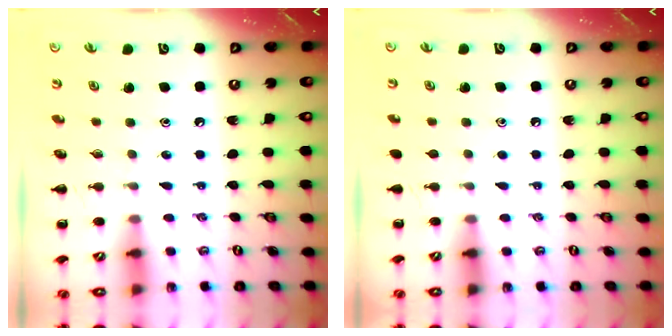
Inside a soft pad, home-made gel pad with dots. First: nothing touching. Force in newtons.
{"total": 0.6, "press": 0.6, "slide": 0.1}